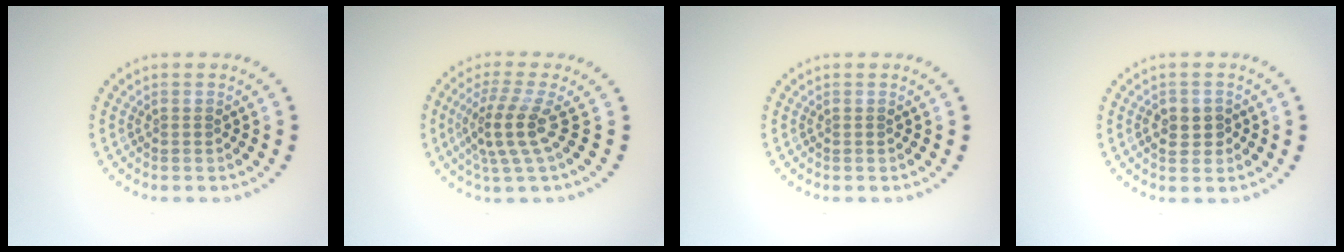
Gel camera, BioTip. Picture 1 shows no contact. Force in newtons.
{"total": 3.6, "press": 2.7, "slide": 2.4}
{"total": 0.0}
{"total": 2.3, "press": 2.2, "slide": 0.5}